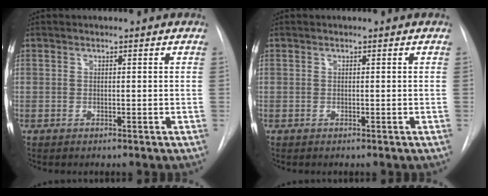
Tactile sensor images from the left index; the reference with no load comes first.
{"total": 0.0}